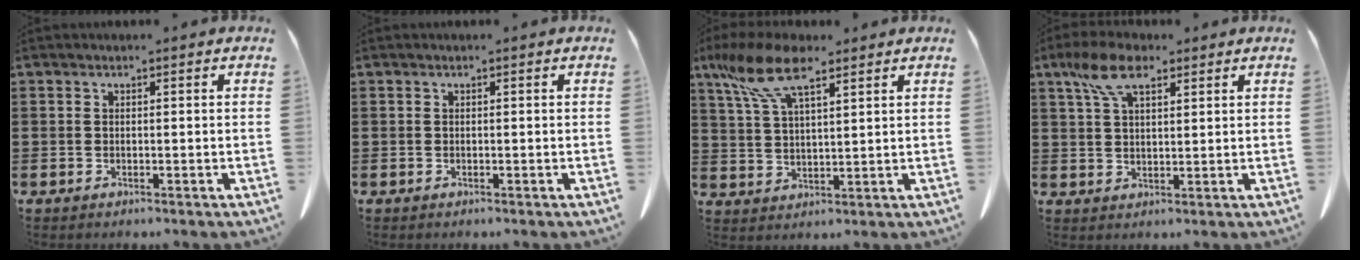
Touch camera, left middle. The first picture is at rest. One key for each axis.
{"total": 0.0}
{"total": 9.7, "fx": 6.4, "fy": 3.1, "fz": 6.6, "tx": -0.159, "ty": -0.011, "tz": 0.113}
{"total": 7.0, "fx": 4.1, "fy": 3.0, "fz": 4.9, "tx": -0.107, "ty": 0.007, "tz": 0.075}